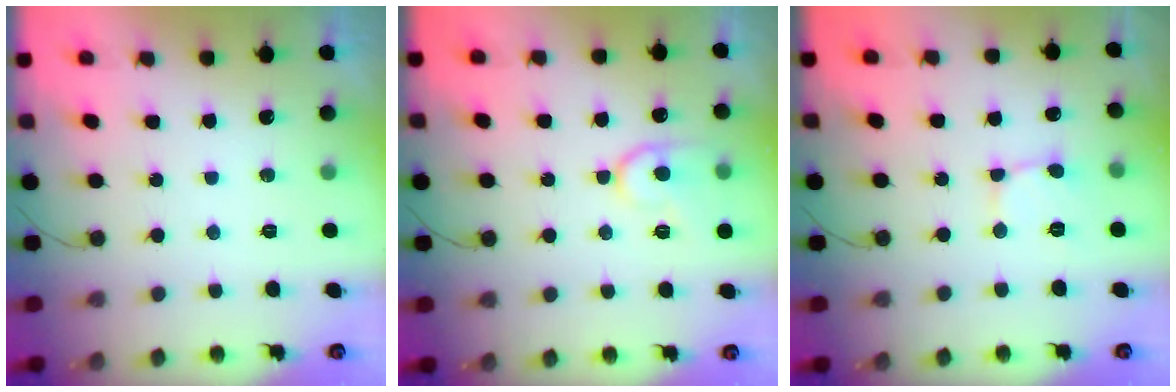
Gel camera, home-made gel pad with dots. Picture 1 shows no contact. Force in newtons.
{"total": 11.5, "press": 11.4, "slide": 0.9}
{"total": 1.8, "press": 1.7, "slide": 0.2}